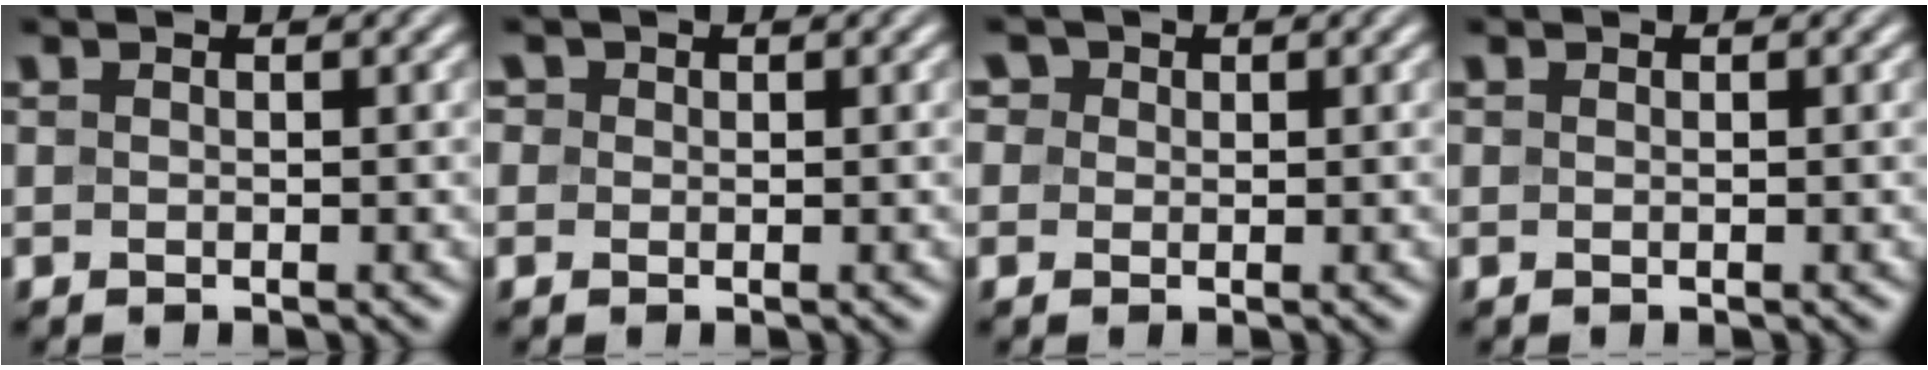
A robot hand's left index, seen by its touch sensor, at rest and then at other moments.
{"total": 1.1, "force": [0.5, 1.0, 0.3], "torque": [0.000, 0.001, -0.006]}
{"total": 2.5, "force": [1.3, 2.0, 0.9], "torque": [-0.021, 0.012, 0.002]}
{"total": 0.0}